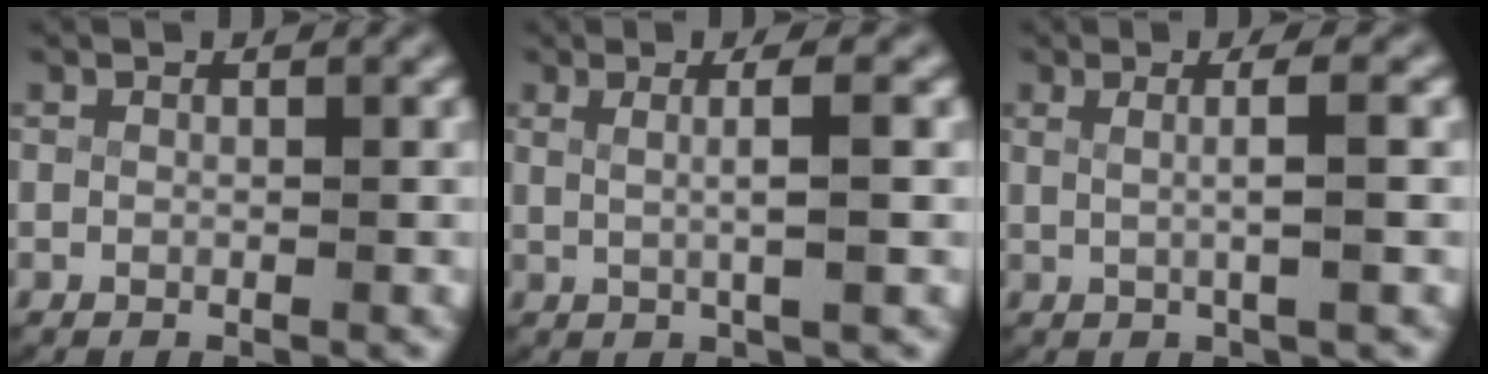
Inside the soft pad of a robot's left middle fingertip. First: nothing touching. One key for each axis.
{"total": 3.2, "fx": 0.8, "fy": 0.0, "fz": 3.1, "tx": -0.049, "ty": 0.000, "tz": 0.019}
{"total": 2.8, "fx": 0.6, "fy": -0.1, "fz": 2.8, "tx": -0.044, "ty": 0.001, "tz": 0.013}